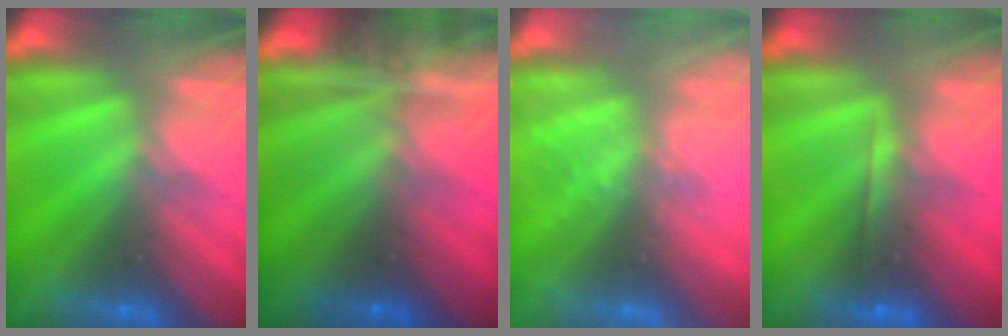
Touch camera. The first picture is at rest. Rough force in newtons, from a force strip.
{"total": 7.1}
{"total": 2.3}
{"total": 1.8}